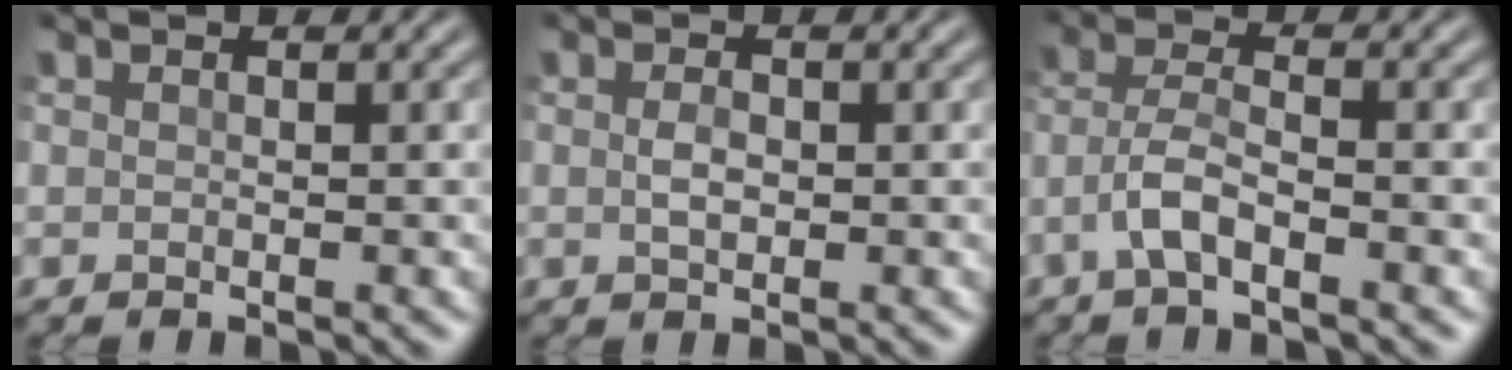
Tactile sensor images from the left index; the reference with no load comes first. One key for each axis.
{"total": 1.6, "fx": -0.3, "fy": 1.0, "fz": 1.2, "tx": -0.028, "ty": -0.003, "tz": -0.006}
{"total": 3.4, "fx": -2.0, "fy": 0.9, "fz": 2.6, "tx": -0.059, "ty": 0.003, "tz": -0.050}